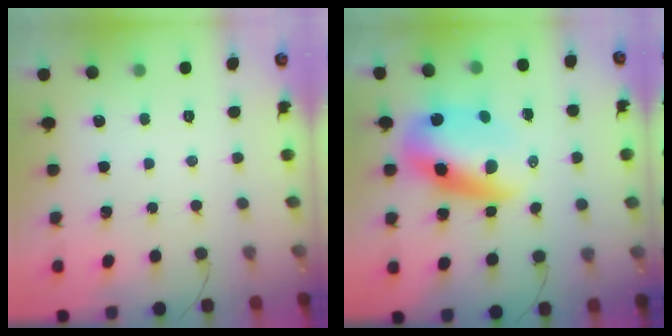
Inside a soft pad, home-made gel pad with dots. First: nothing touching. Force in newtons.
{"total": 11.2, "press": 10.8, "slide": 3.0}